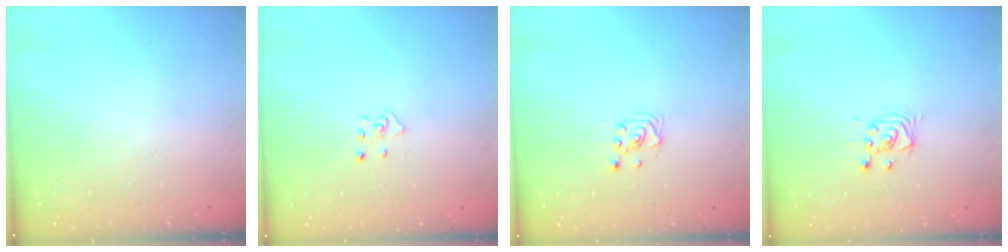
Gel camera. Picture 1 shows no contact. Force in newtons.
{"total": 3.7, "press": 3.6, "slide": 0.4}
{"total": 2.6, "press": 2.6, "slide": 0.3}
{"total": 3.3, "press": 3.3, "slide": 0.3}